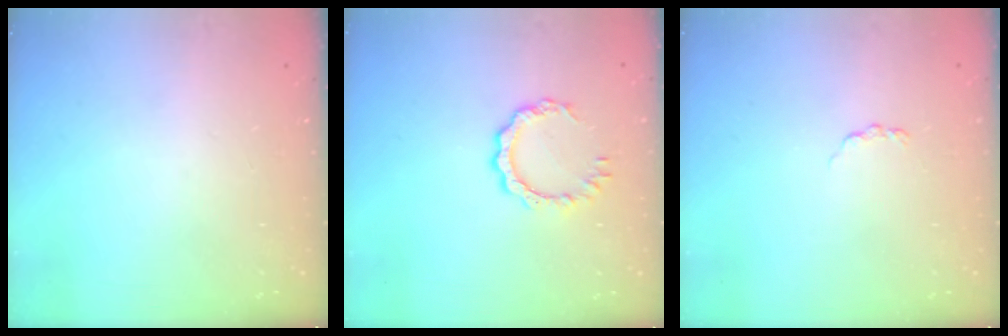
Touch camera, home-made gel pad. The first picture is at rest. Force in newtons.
{"total": 6.2, "press": 6.2, "slide": 0.6}
{"total": 2.8, "press": 2.7, "slide": 0.4}